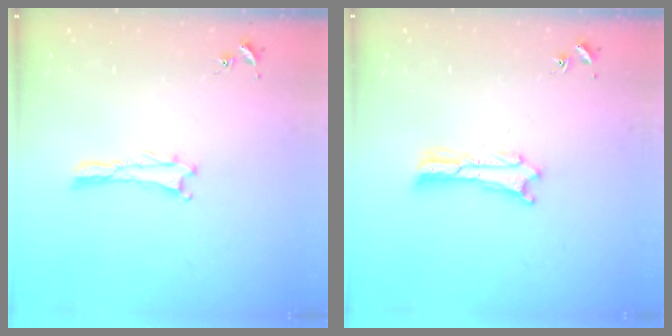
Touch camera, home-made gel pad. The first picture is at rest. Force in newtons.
{"total": 1.2, "press": 1.2, "slide": 0.2}